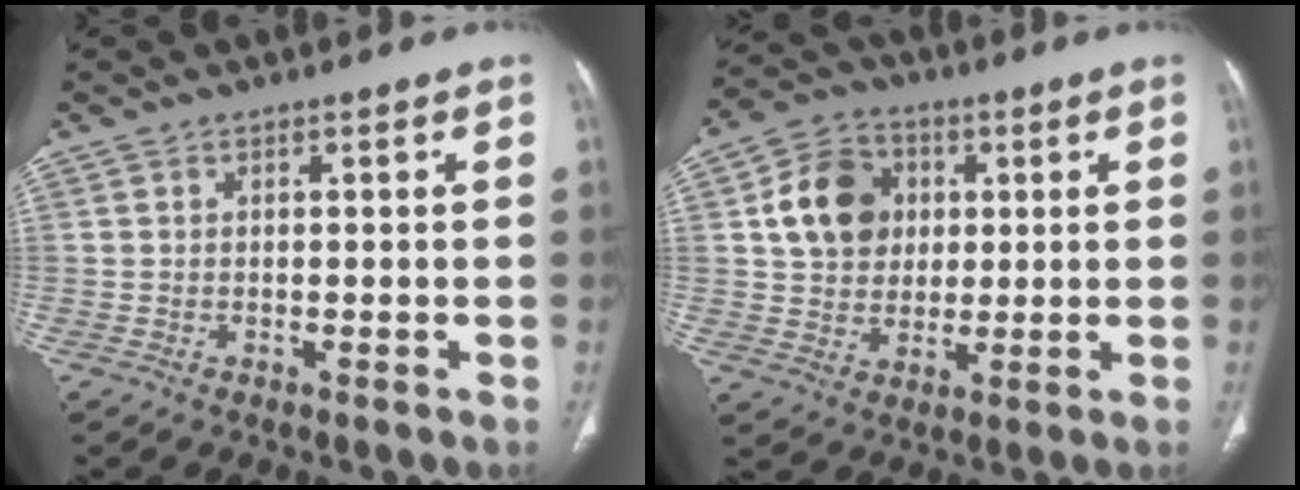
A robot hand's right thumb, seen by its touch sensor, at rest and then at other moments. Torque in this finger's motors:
{"motor_torque": [-0.56, 0.88, 0.87, -0.04, 0.24]}